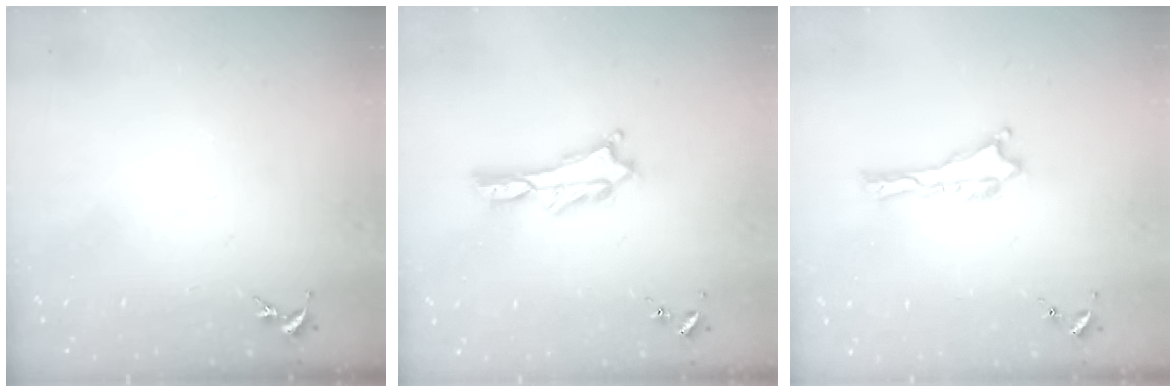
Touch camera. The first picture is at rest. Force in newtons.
{"total": 1.1, "press": 1.1, "slide": 0.2}
{"total": 0.0}